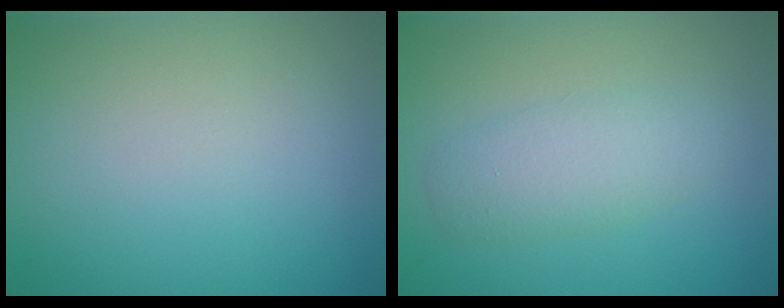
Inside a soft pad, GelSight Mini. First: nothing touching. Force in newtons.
{"total": 2.9, "press": 2.9, "slide": 0.1}